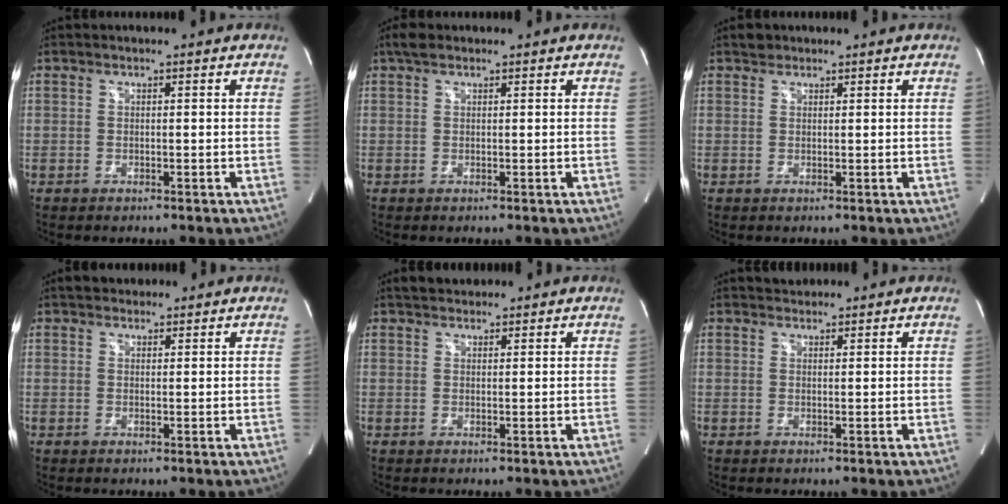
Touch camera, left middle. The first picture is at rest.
{"total": 1.8, "force": [1.3, 0.9, 1.0], "torque": [-0.022, 0.019, 0.023]}
{"total": 1.2, "force": [0.9, 0.8, 0.1], "torque": [0.002, 0.007, 0.012]}
{"total": 3.0, "force": [2.5, 1.5, 0.6], "torque": [-0.004, 0.020, 0.037]}
{"total": 3.3, "force": [2.8, 1.4, 0.9], "torque": [-0.013, 0.024, 0.044]}
{"total": 1.7, "force": [1.5, 0.7, -0.1], "torque": [-0.001, 0.012, 0.024]}